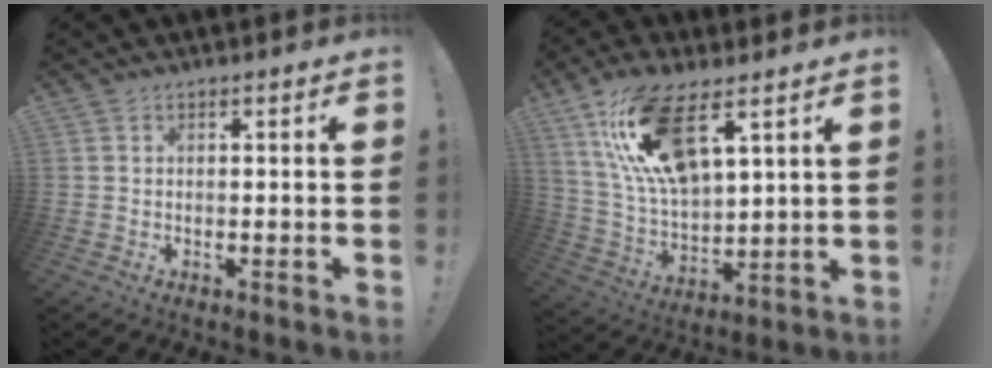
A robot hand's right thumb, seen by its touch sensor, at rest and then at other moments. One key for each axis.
{"total": 17.9, "fx": 9.9, "fy": 7.7, "fz": 12.8, "tx": -0.250, "ty": -0.040, "tz": 0.175}